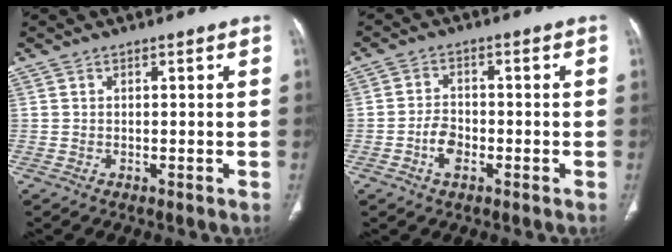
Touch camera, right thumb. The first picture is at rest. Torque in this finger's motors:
{"motor_torque": [0.96, 0.61, 0.72, -0.51, 0.02]}